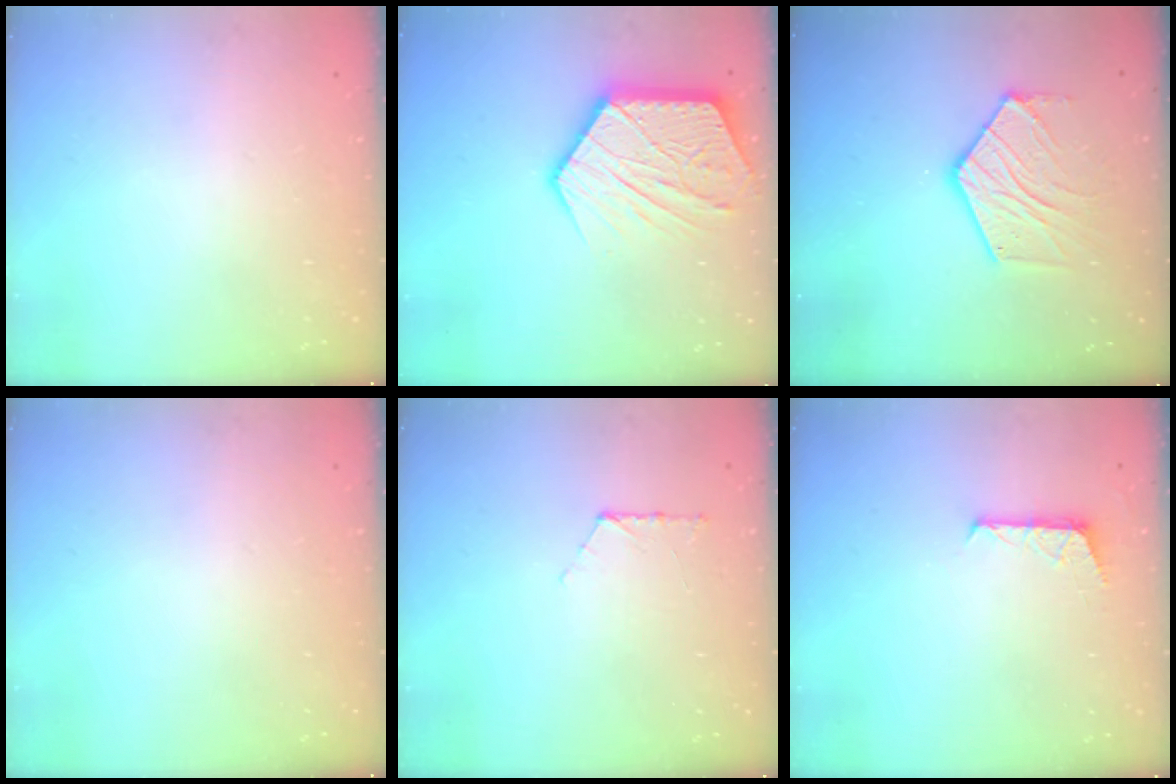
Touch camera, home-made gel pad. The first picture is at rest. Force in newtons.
{"total": 22.8, "press": 22.8, "slide": 1.9}
{"total": 12.6, "press": 12.5, "slide": 0.9}
{"total": 0.0}
{"total": 6.8, "press": 6.7, "slide": 0.6}
{"total": 4.7, "press": 4.7, "slide": 0.4}